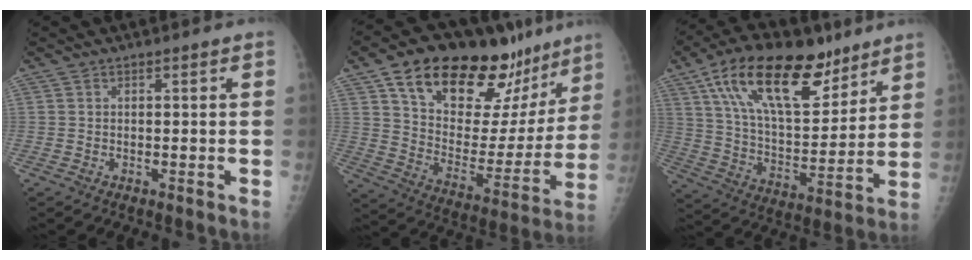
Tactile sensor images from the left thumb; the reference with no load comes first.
{"total": 28.5, "force": [18.2, 14.2, 16.7], "torque": [-0.211, -0.051, 0.285]}
{"total": 23.8, "force": [13.9, 11.1, 15.7], "torque": [-0.237, -0.040, 0.245]}